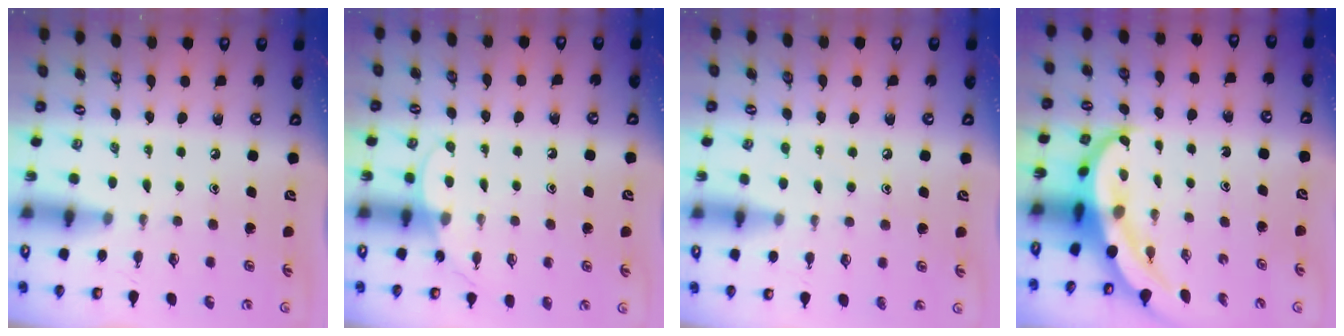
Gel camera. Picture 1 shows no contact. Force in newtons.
{"total": 4.0, "press": 4.0, "slide": 0.4}
{"total": 6.2, "press": 6.2, "slide": 0.6}
{"total": 5.3, "press": 5.2, "slide": 0.5}